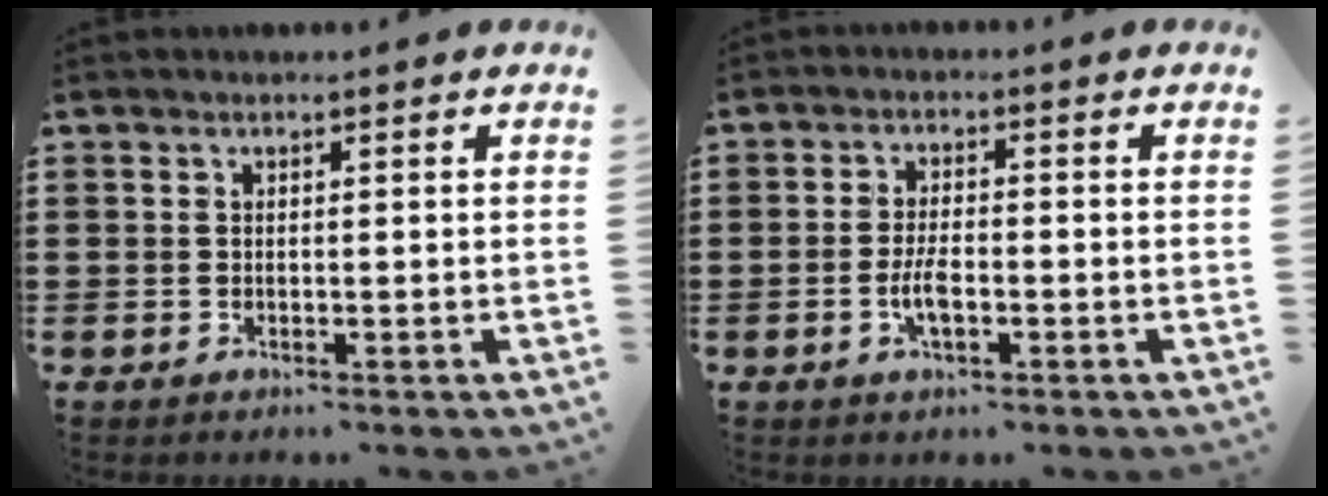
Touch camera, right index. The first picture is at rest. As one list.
[{"total": 3.9, "force": [-1.2, 1.5, 3.3], "torque": [-0.073, 0.000, -0.025]}]